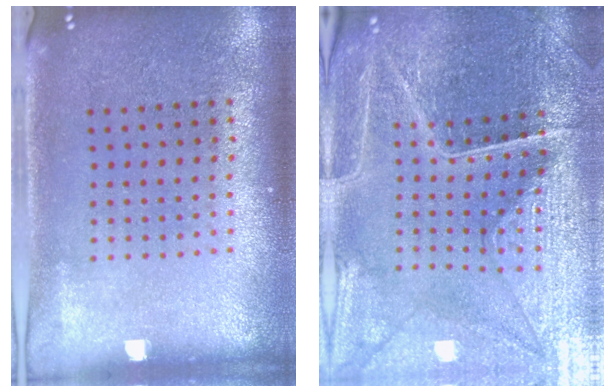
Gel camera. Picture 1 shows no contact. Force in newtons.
{"total": 4.4, "press": 4.3, "slide": 0.8}